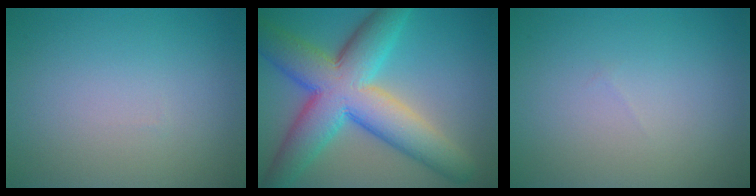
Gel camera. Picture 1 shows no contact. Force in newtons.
{"total": 11.6, "press": 11.6, "slide": 0.2}
{"total": 0.0}